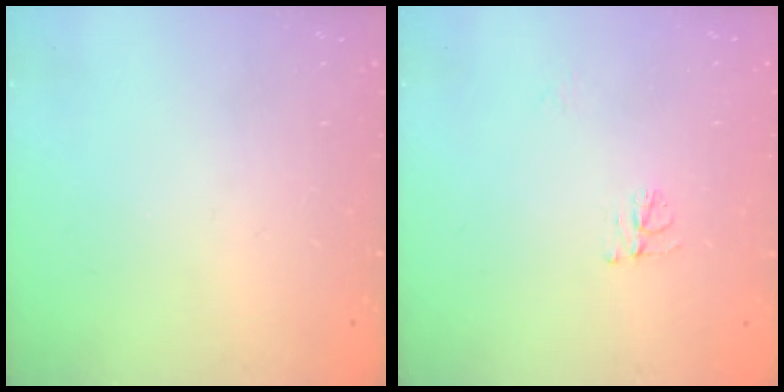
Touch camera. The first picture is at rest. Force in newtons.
{"total": 4.7, "press": 4.6, "slide": 0.4}